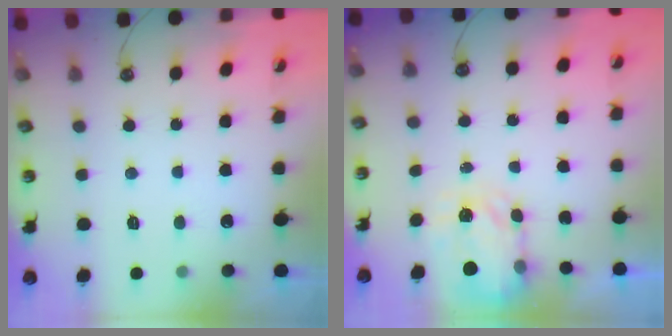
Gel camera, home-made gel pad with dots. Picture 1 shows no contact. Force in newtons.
{"total": 3.8, "press": 3.8, "slide": 0.5}